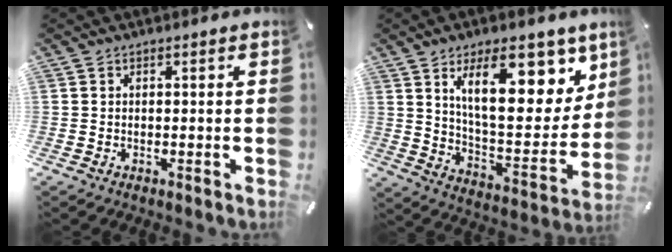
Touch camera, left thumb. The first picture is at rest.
{"total": 21.0, "force": [10.9, 9.5, 15.3], "torque": [-0.220, -0.054, 0.177]}